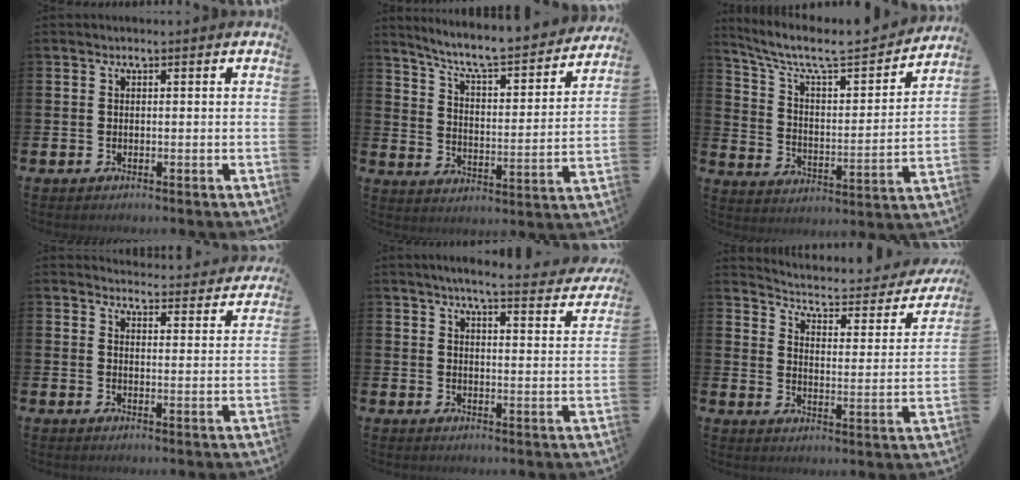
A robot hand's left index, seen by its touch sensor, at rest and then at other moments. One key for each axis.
{"total": 7.7, "fx": 7.1, "fy": 0.8, "fz": 2.9, "tx": -0.080, "ty": -0.057, "tz": 0.117}
{"total": 8.0, "fx": 7.0, "fy": 1.8, "fz": 3.5, "tx": -0.103, "ty": -0.049, "tz": 0.115}
{"total": 4.1, "fx": 4.1, "fy": 0.5, "fz": 0.2, "tx": -0.003, "ty": -0.034, "tz": 0.069}
{"total": 5.2, "fx": 4.8, "fy": 0.1, "fz": 1.9, "tx": -0.040, "ty": -0.033, "tz": 0.079}
{"total": 4.4, "fx": 3.8, "fy": 1.4, "fz": 1.7, "tx": -0.051, "ty": -0.033, "tz": 0.053}